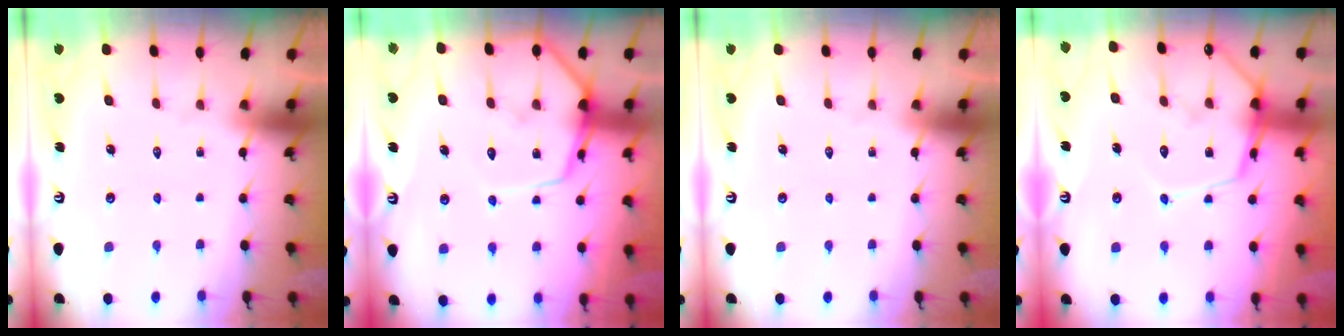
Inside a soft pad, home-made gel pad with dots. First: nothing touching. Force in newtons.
{"total": 12.2, "press": 12.1, "slide": 1.1}
{"total": 0.0}
{"total": 11.5, "press": 11.4, "slide": 1.2}